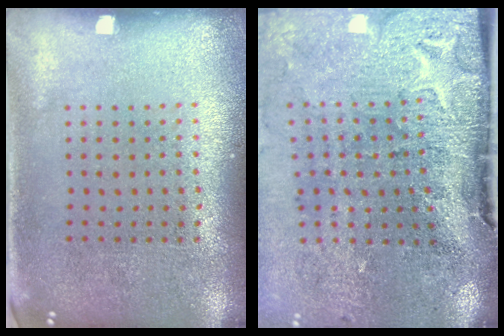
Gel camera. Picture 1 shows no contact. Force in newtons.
{"total": 4.8, "press": 3.8, "slide": 2.9}